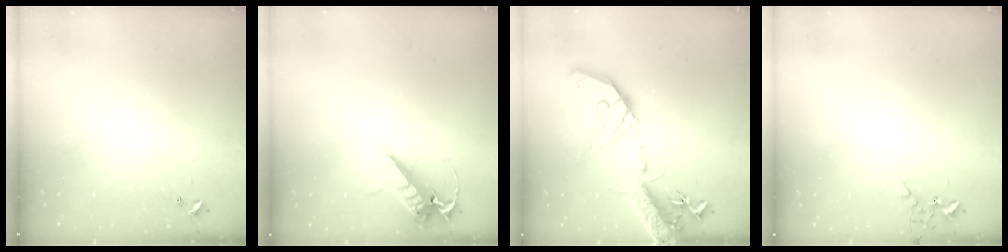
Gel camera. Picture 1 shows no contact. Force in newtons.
{"total": 13.1, "press": 13.0, "slide": 2.0}
{"total": 20.1, "press": 19.7, "slide": 3.7}
{"total": 4.8, "press": 4.7, "slide": 0.8}